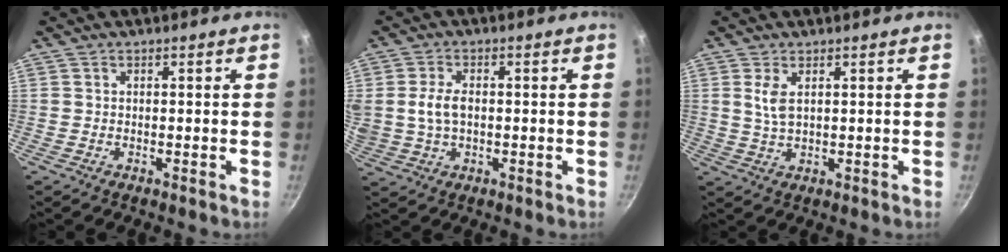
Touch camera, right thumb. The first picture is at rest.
{"total": 7.1, "force": [0.4, 4.6, 5.4], "torque": [-0.104, 0.008, 0.005]}
{"total": 3.7, "force": [1.3, 1.7, 3.0], "torque": [-0.061, -0.010, 0.028]}